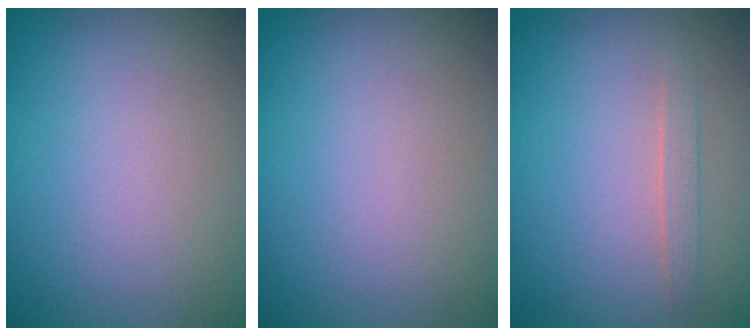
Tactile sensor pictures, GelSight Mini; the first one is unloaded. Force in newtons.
{"total": 0.0}
{"total": 1.1, "press": 1.1, "slide": 0.1}